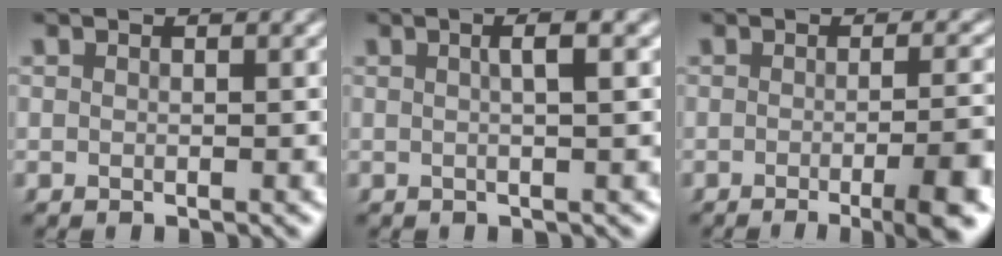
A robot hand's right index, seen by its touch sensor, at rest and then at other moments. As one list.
[{"total": 2.2, "force": [0.4, -0.2, 2.1], "torque": [-0.028, 0.009, 0.004]}, {"total": 6.8, "force": [-3.2, 1.6, 5.8], "torque": [-0.067, -0.001, -0.055]}]